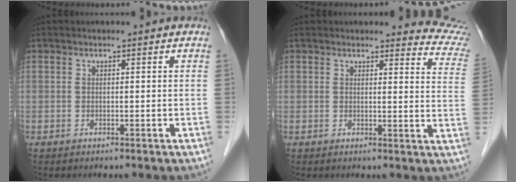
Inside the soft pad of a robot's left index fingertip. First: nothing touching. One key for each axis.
{"total": 10.2, "fx": 10.1, "fy": 0.9, "fz": 1.3, "tx": 0.017, "ty": -0.049, "tz": 0.074}